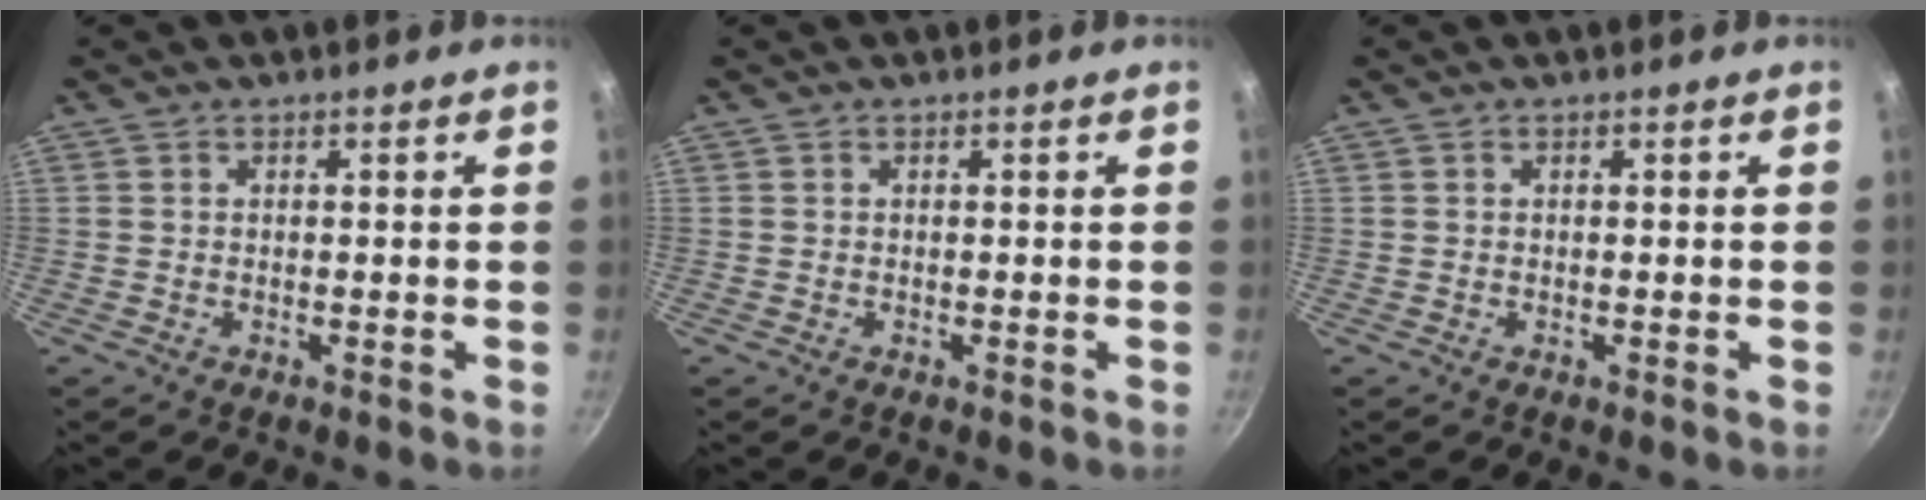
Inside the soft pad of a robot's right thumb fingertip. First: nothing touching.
{"total": 0.0}
{"total": 0.0}